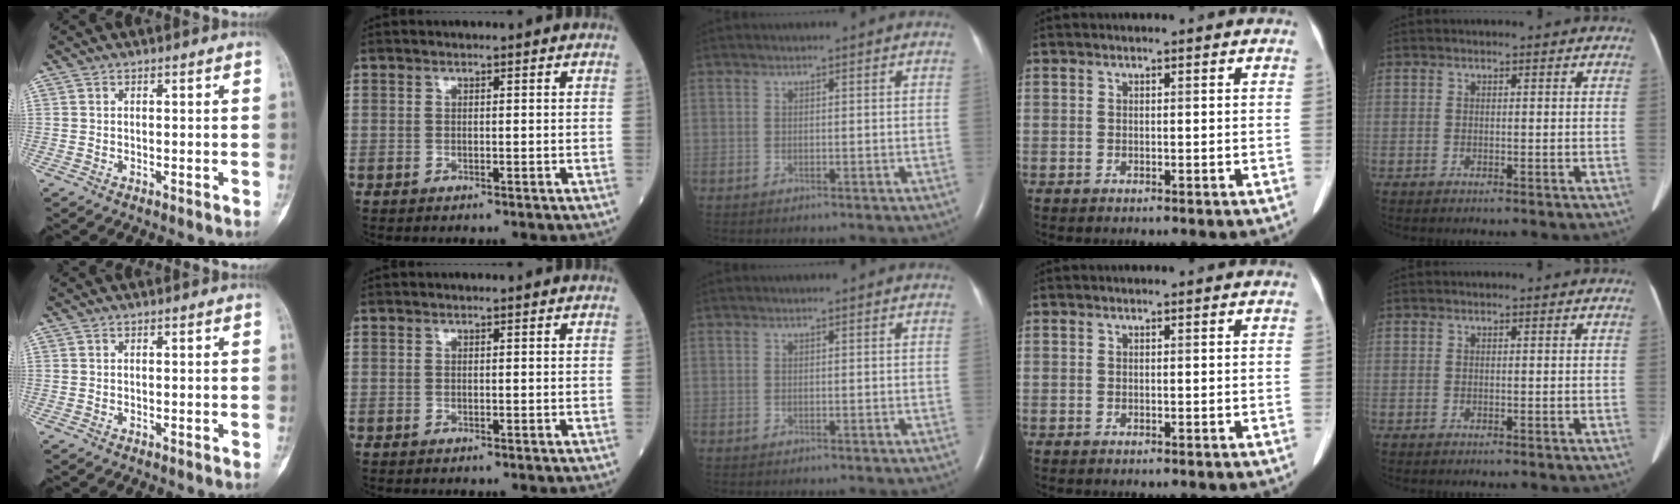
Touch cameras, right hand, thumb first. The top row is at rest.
{}